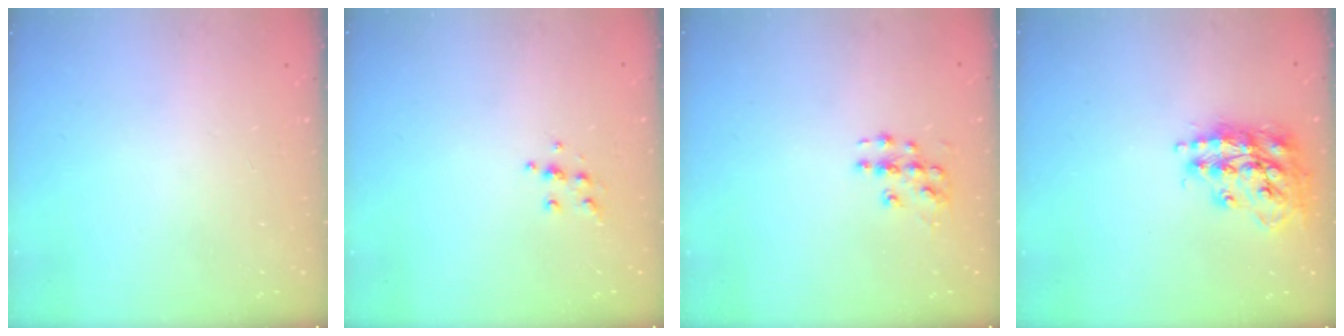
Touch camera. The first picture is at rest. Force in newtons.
{"total": 5.1, "press": 5.1, "slide": 0.5}
{"total": 6.1, "press": 6.1, "slide": 0.4}
{"total": 17.1, "press": 17.0, "slide": 1.5}